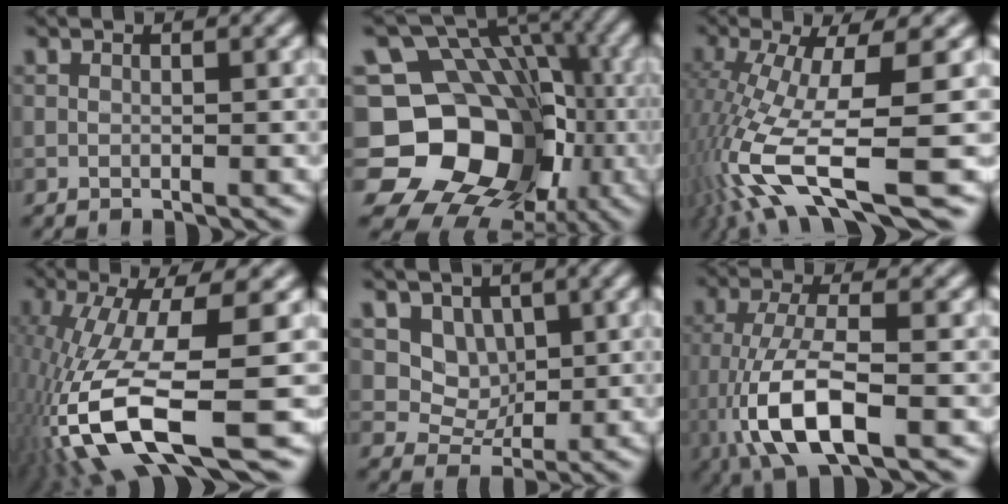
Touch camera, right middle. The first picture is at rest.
{"total": 17.6, "force": [-5.0, 14.6, 8.5], "torque": [-0.141, 0.009, -0.091]}
{"total": 12.3, "force": [-4.5, 3.1, 11.0], "torque": [-0.228, -0.014, -0.075]}
{"total": 12.9, "force": [-4.2, 3.2, 11.8], "torque": [-0.250, -0.010, -0.064]}
{"total": 4.2, "force": [1.2, 3.6, 1.9], "torque": [-0.037, -0.019, 0.025]}
{"total": 8.1, "force": [-2.8, 2.7, 7.1], "torque": [-0.150, -0.001, -0.058]}